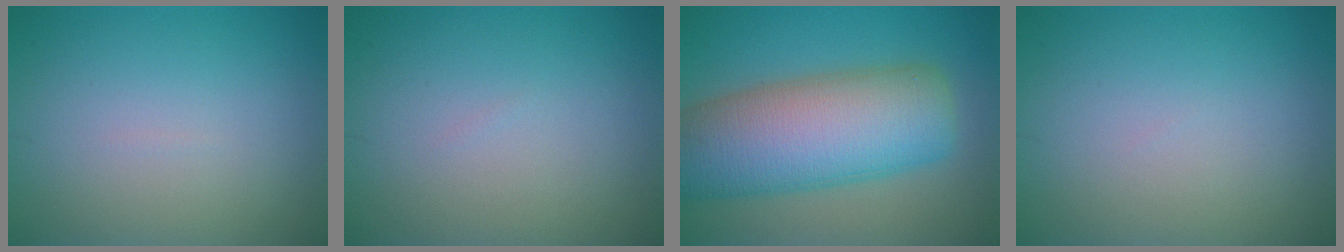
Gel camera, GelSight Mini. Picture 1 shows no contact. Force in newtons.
{"total": 0.0}
{"total": 12.1, "press": 12.1, "slide": 0.4}
{"total": 0.0}